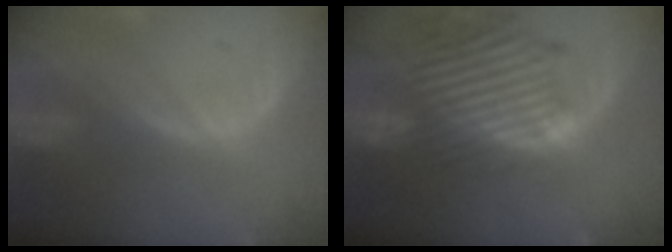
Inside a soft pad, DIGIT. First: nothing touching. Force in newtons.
{"total": 13.7, "press": 11.9, "slide": 6.9}